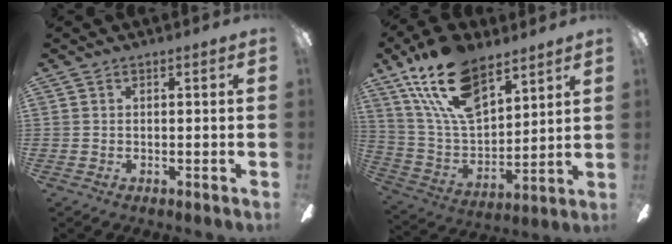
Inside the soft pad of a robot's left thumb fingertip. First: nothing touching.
{"total": 20.9, "force": [13.6, 10.2, 12.3], "torque": [-0.249, -0.065, 0.244]}